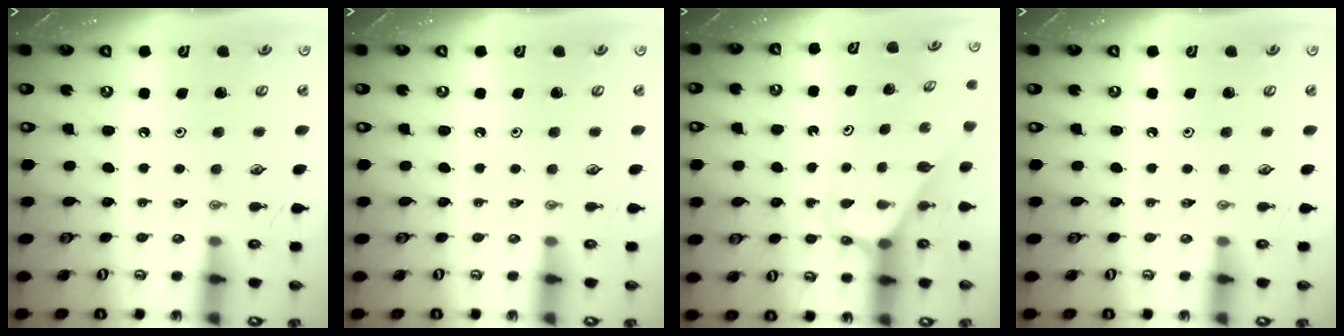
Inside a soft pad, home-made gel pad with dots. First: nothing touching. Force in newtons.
{"total": 0.0}
{"total": 3.2, "press": 3.2, "slide": 0.2}
{"total": 0.0}